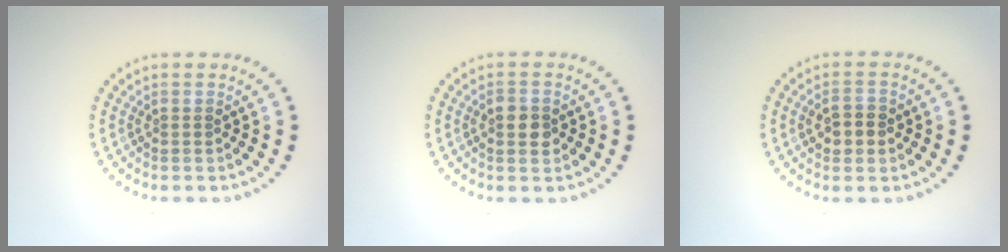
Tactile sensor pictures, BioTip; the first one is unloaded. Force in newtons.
{"total": 2.5, "press": 2.5, "slide": 0.1}
{"total": 2.5, "press": 2.5, "slide": 0.1}